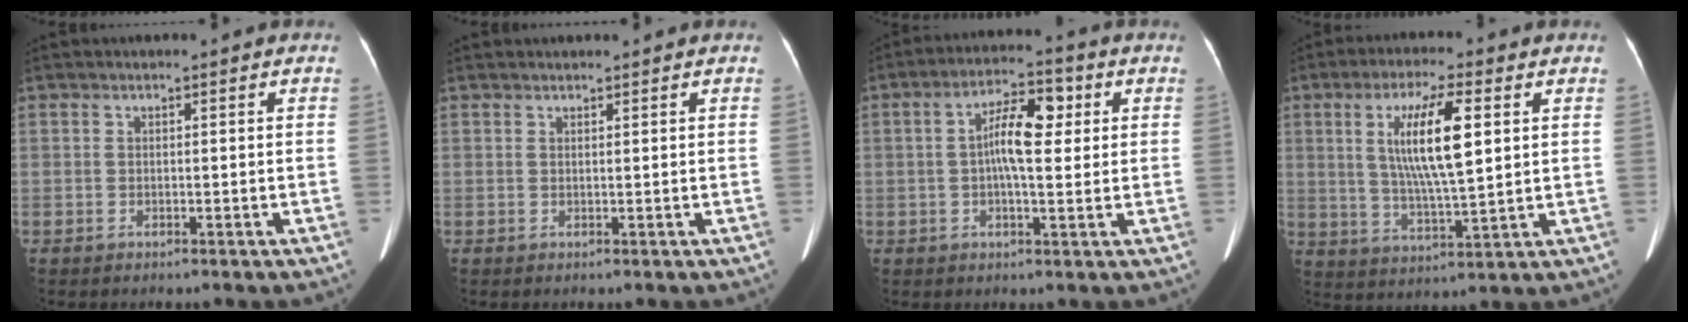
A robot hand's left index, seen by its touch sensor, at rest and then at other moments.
{"total": 2.4, "force": [2.2, 0.2, 0.9], "torque": [-0.009, 0.011, 0.028]}
{"total": 7.7, "force": [0.8, 2.3, 7.3], "torque": [-0.129, 0.017, 0.014]}
{"total": 10.7, "force": [2.5, 1.3, 10.3], "torque": [-0.193, -0.006, 0.050]}